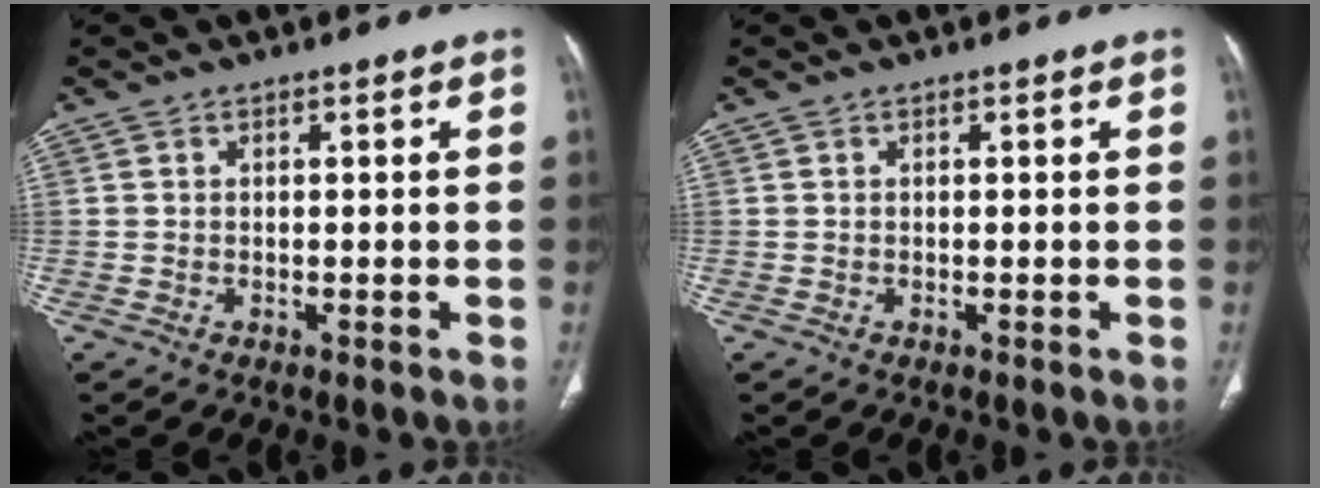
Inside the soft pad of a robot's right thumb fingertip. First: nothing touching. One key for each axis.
{"total": 0.0}